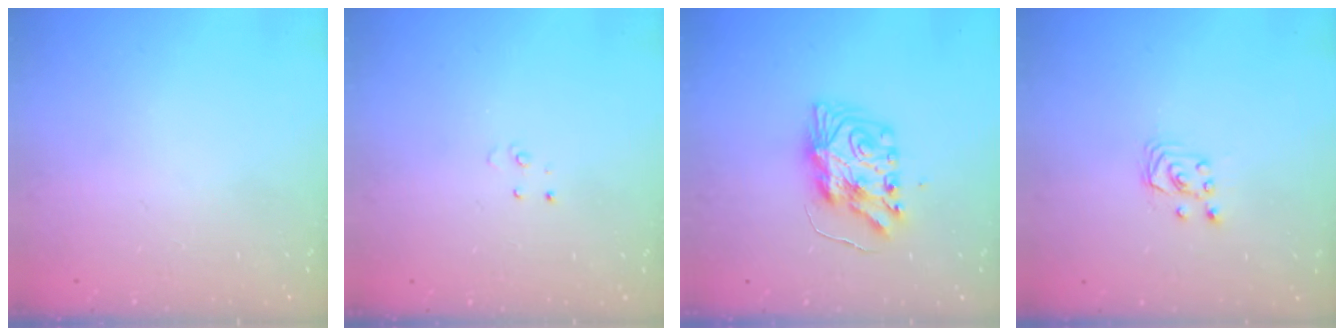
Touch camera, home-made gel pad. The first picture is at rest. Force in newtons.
{"total": 3.0, "press": 2.9, "slide": 0.3}
{"total": 9.3, "press": 9.3, "slide": 0.7}
{"total": 2.6, "press": 2.6, "slide": 0.3}